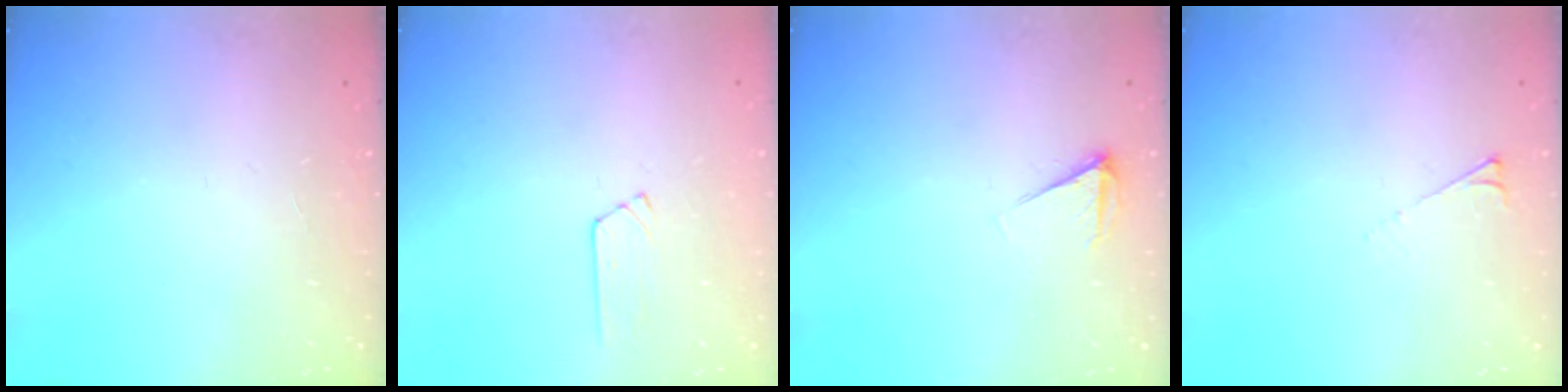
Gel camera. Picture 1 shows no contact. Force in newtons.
{"total": 6.1, "press": 6.0, "slide": 0.7}
{"total": 4.9, "press": 4.8, "slide": 0.7}
{"total": 3.4, "press": 3.4, "slide": 0.5}